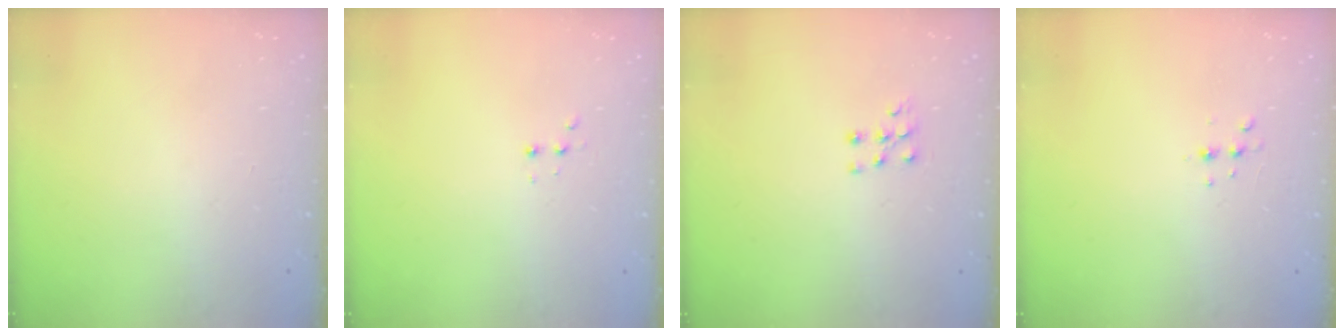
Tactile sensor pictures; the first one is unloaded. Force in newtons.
{"total": 2.4, "press": 2.2, "slide": 0.9}
{"total": 6.1, "press": 6.0, "slide": 0.5}
{"total": 3.1, "press": 3.0, "slide": 0.6}